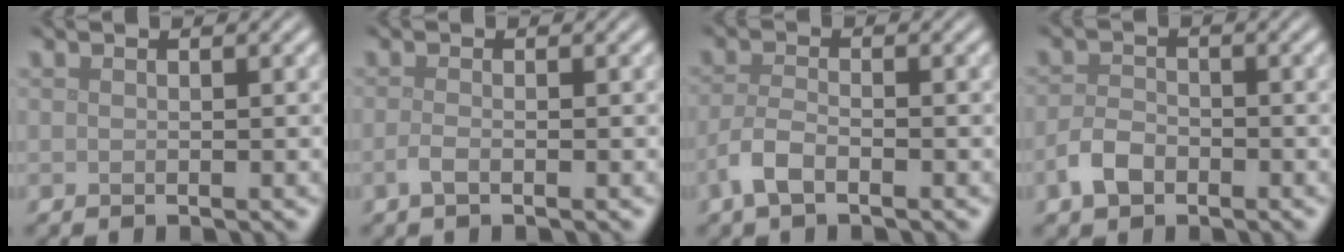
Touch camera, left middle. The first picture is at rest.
{"total": 1.3, "force": [-0.5, 0.5, 1.1], "torque": [-0.022, 0.000, -0.015]}
{"total": 2.6, "force": [-1.5, 1.0, 1.9], "torque": [-0.044, 0.001, -0.039]}
{"total": 2.5, "force": [-1.4, 1.6, 1.4], "torque": [-0.026, 0.004, -0.034]}